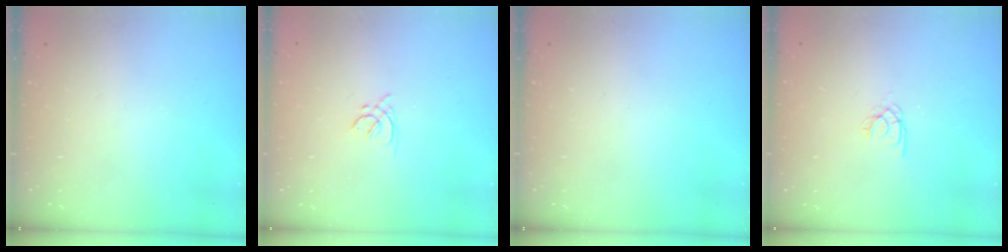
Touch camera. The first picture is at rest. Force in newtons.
{"total": 1.8, "press": 1.7, "slide": 0.5}
{"total": 0.0}
{"total": 2.0, "press": 2.0, "slide": 0.2}